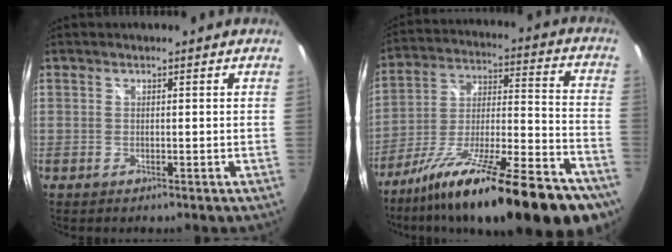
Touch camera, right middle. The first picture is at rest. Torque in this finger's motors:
{"motor_torque": [1.12, -1.02, 1.06, 0.21]}